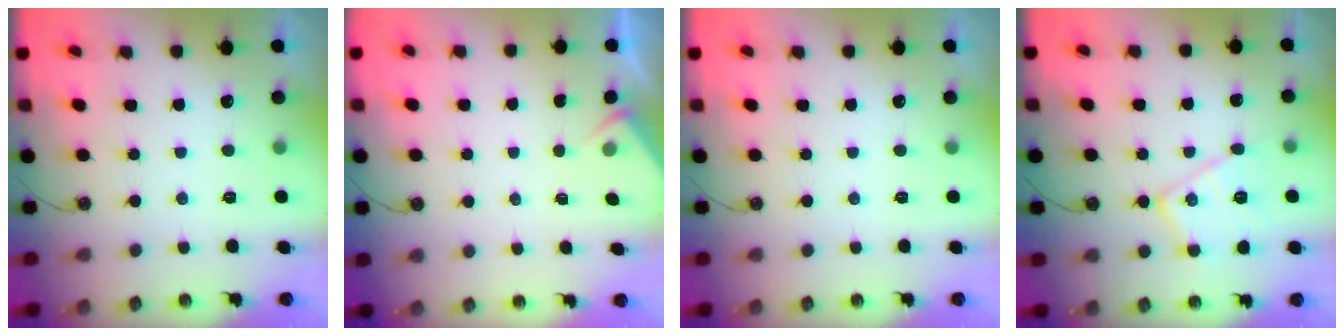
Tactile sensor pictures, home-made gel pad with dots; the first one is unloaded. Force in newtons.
{"total": 2.2, "press": 2.1, "slide": 0.4}
{"total": 0.0}
{"total": 13.0, "press": 12.9, "slide": 0.6}